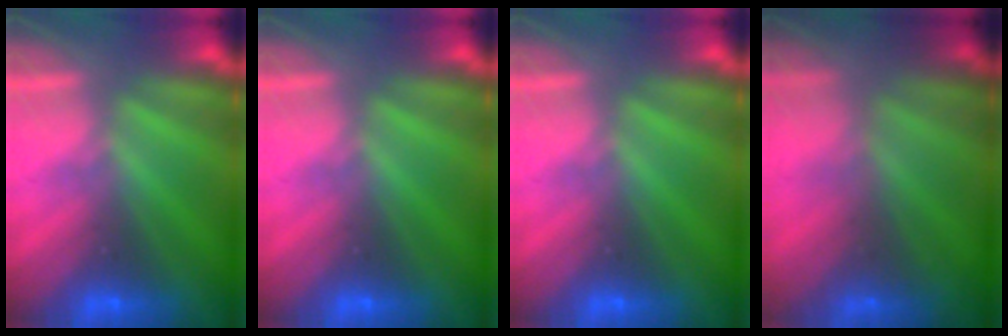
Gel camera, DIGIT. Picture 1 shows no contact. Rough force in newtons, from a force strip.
{"total": 0.0}
{"total": 0.0}
{"total": 7.8}